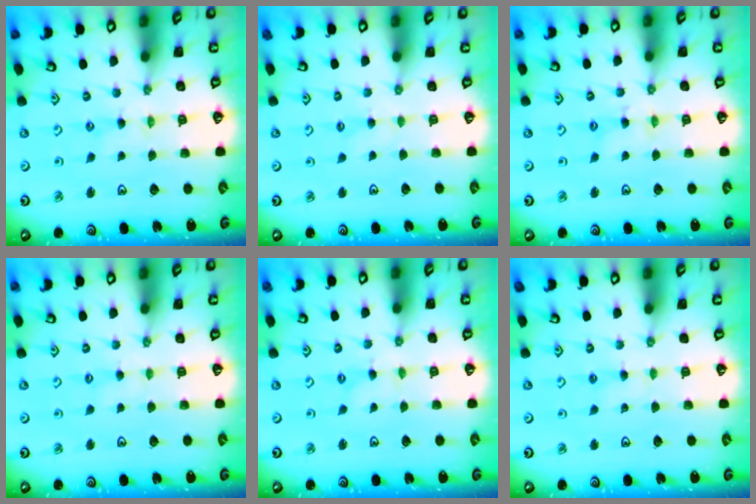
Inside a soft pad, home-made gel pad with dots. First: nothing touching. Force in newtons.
{"total": 1.9, "press": 1.8, "slide": 0.4}
{"total": 2.3, "press": 2.3, "slide": 0.3}
{"total": 2.8, "press": 2.8, "slide": 0.3}
{"total": 0.7, "press": 0.6, "slide": 0.2}
{"total": 2.5, "press": 2.5, "slide": 0.2}